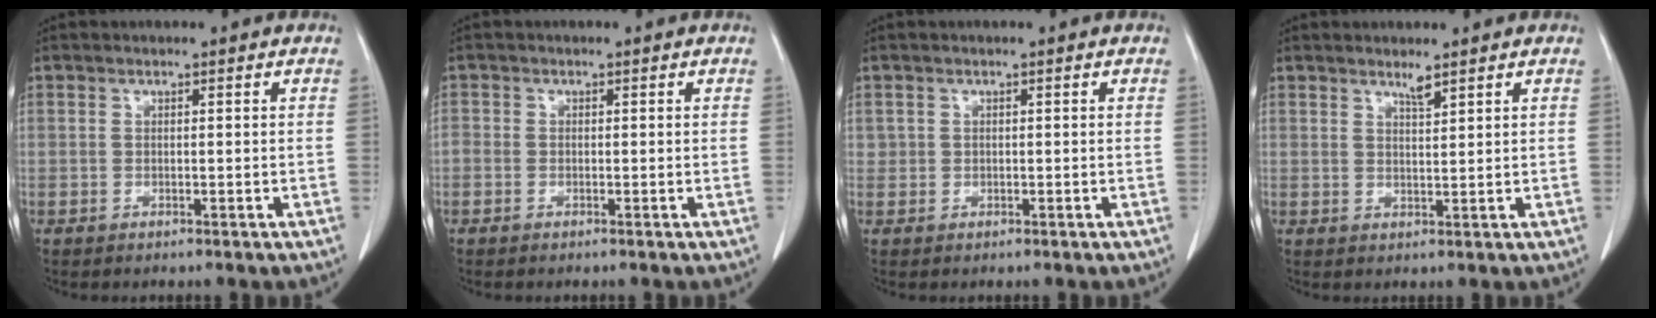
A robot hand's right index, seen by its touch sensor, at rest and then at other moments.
{"total": 1.0, "force": [-0.4, 0.7, 0.5], "torque": [-0.012, -0.001, -0.012]}
{"total": 0.7, "force": [0.2, 0.7, 0.1], "torque": [0.008, 0.004, 0.001]}
{"total": 1.7, "force": [1.5, -0.1, 0.9], "torque": [-0.018, -0.006, 0.028]}